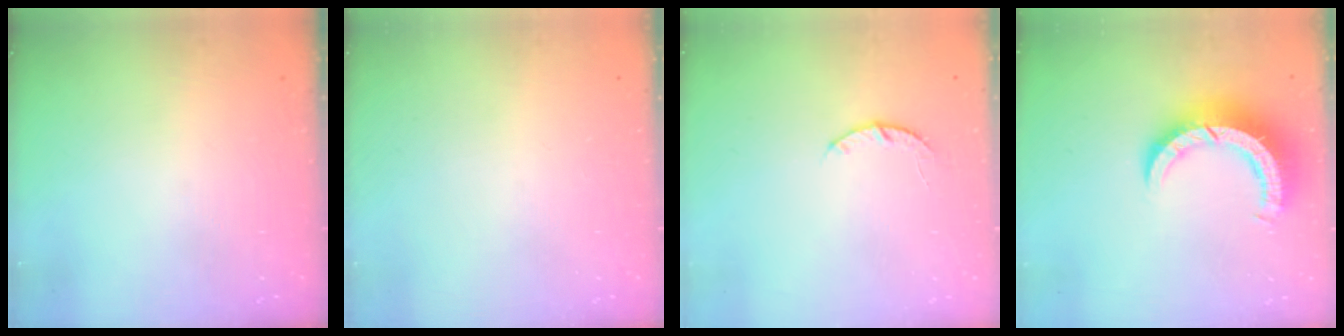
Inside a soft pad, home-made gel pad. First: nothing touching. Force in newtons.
{"total": 0.0}
{"total": 3.5, "press": 3.5, "slide": 0.6}
{"total": 10.3, "press": 10.2, "slide": 1.2}